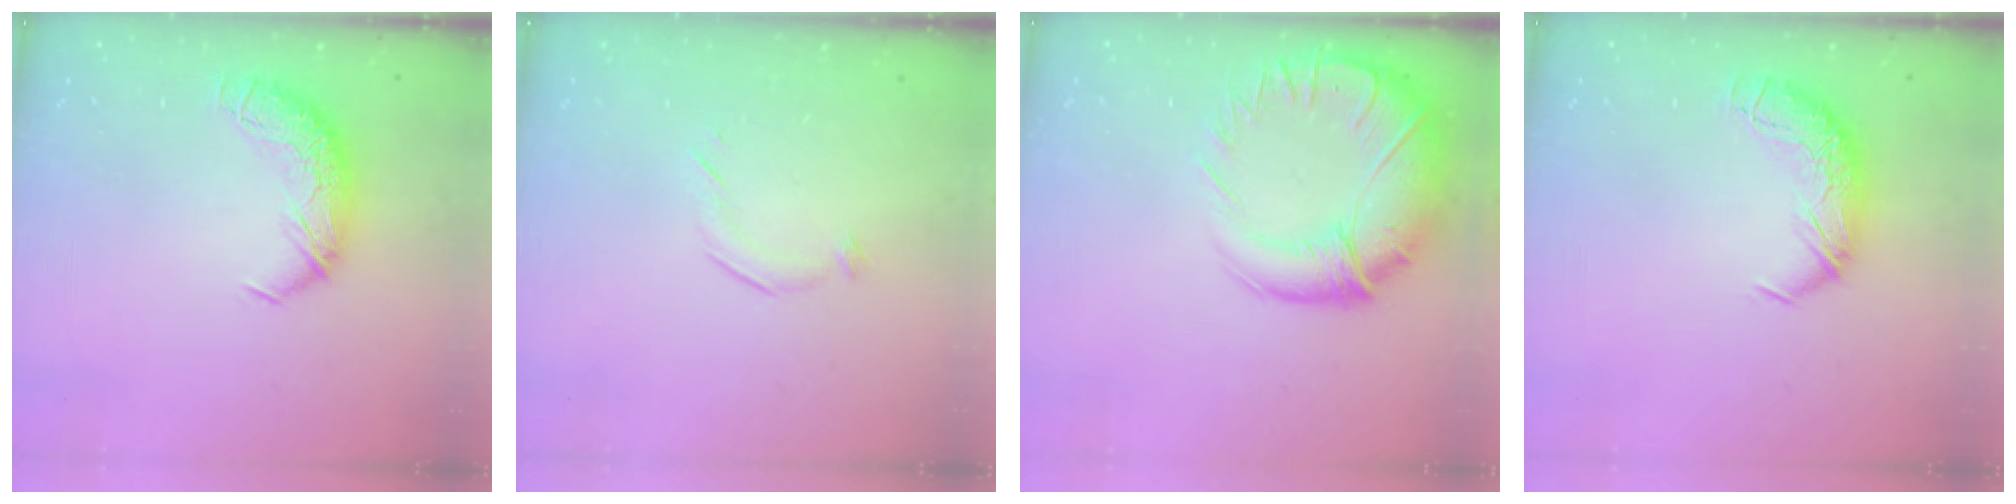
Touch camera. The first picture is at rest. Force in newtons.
{"total": 6.1, "press": 6.0, "slide": 0.4}
{"total": 8.8, "press": 7.2, "slide": 5.0}
{"total": 0.0}